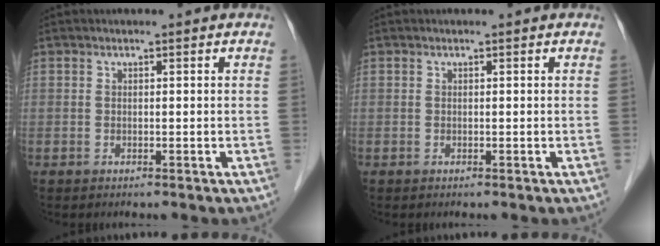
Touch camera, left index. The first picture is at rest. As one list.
[{"total": 0.0}]